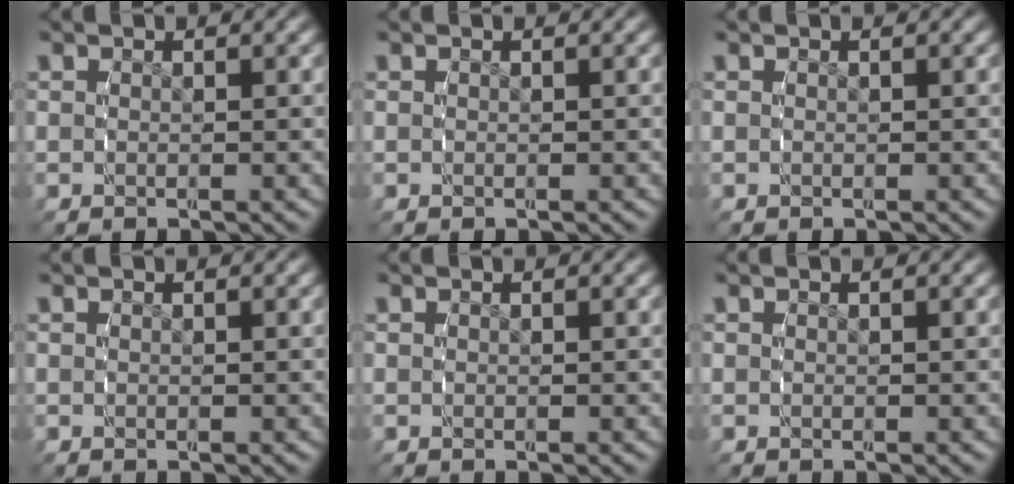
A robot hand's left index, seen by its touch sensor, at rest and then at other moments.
{"total": 0.0}
{"total": 0.0}
{"total": 0.0}
{"total": 0.0}
{"total": 0.0}